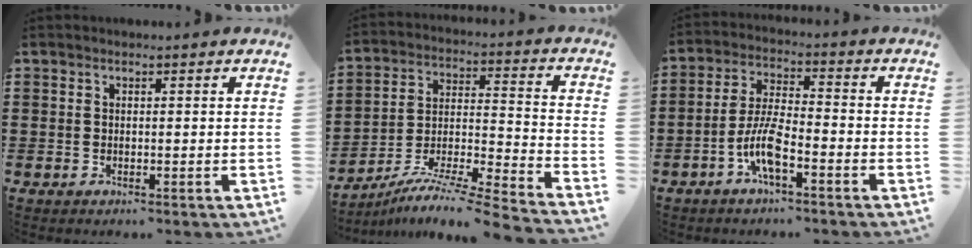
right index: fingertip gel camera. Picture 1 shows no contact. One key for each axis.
{"total": 8.4, "fx": -7.5, "fy": -0.2, "fz": 3.8, "tx": -0.060, "ty": -0.001, "tz": -0.152}
{"total": 7.1, "fx": -3.7, "fy": 1.9, "fz": 5.8, "tx": -0.135, "ty": -0.006, "tz": -0.074}